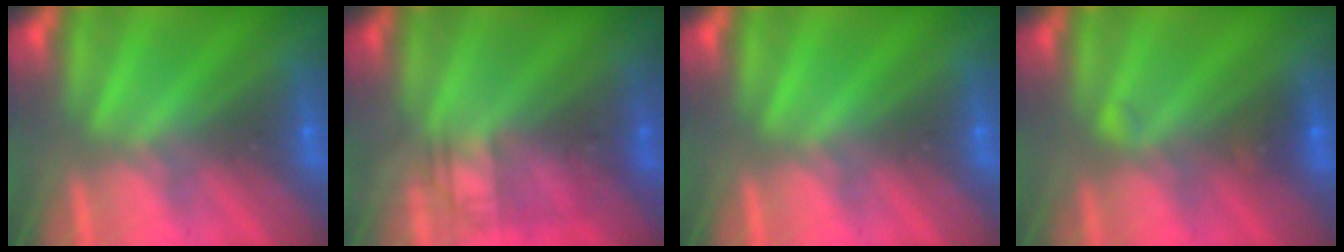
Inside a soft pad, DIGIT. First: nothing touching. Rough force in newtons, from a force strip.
{"total": 2.2}
{"total": 0.0}
{"total": 2.2}